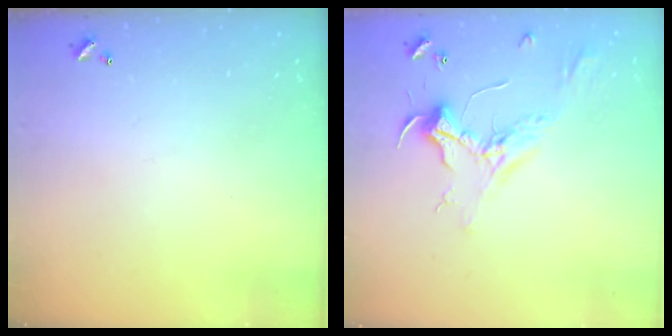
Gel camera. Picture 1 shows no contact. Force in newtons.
{"total": 2.4, "press": 2.3, "slide": 0.7}